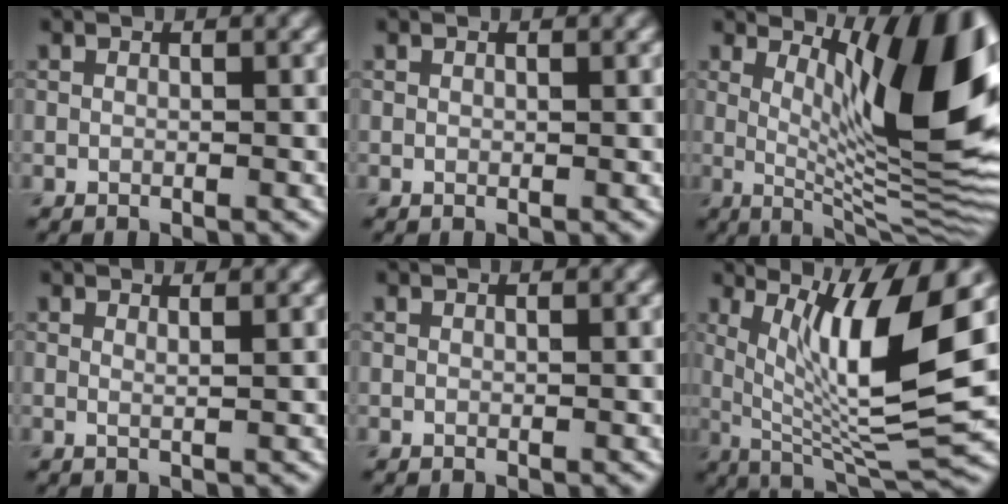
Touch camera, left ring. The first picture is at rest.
{"total": 0.0}
{"total": 13.3, "force": [3.5, 3.7, 12.2], "torque": [-0.158, -0.006, 0.059]}
{"total": 1.3, "force": [0.8, 0.4, 0.8], "torque": [-0.003, -0.002, 0.006]}
{"total": 0.0}
{"total": 11.0, "force": [2.4, 2.5, 10.4], "torque": [-0.165, -0.015, 0.048]}